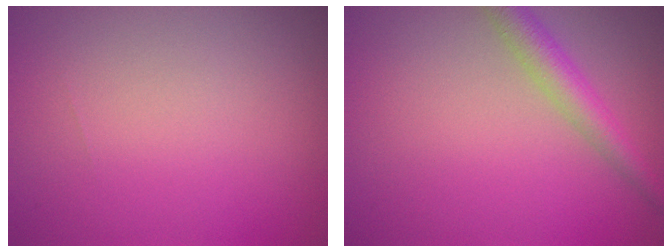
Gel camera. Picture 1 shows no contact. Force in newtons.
{"total": 3.1, "press": 3.1, "slide": 0.1}